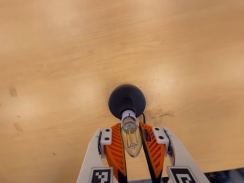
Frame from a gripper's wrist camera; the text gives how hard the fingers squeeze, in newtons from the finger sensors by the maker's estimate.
{"total": 12.9, "left": 12.3, "right": 13.4}